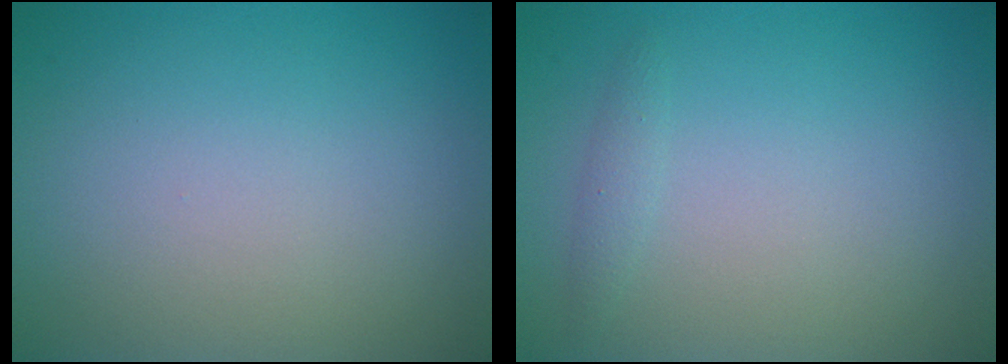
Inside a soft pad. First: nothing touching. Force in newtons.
{"total": 0.8, "press": 0.8, "slide": 0.1}